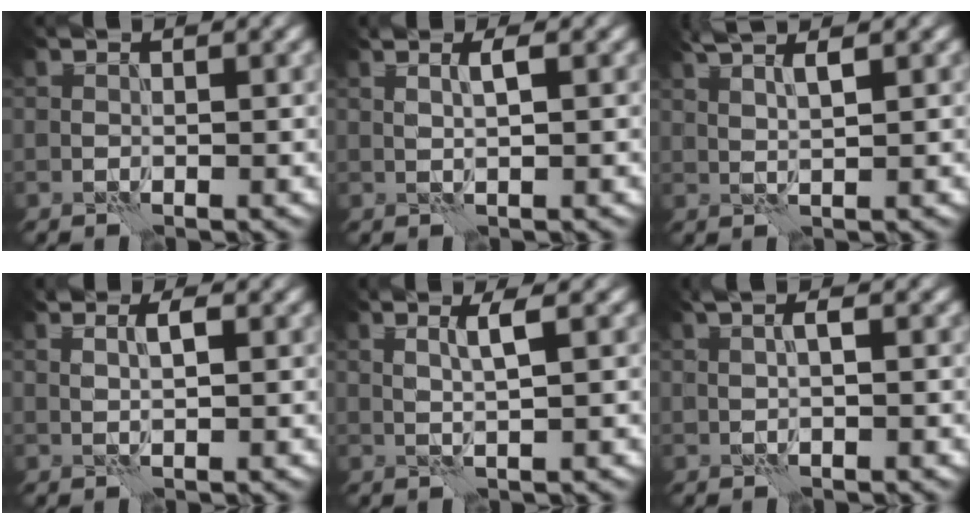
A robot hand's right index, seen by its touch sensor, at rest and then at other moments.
{"total": 1.3, "force": [0.5, 0.1, 1.1], "torque": [-0.025, 0.002, 0.007]}
{"total": 3.1, "force": [1.9, 0.6, 2.4], "torque": [-0.039, 0.002, 0.028]}
{"total": 1.5, "force": [0.7, 0.4, 1.2], "torque": [-0.021, -0.005, 0.015]}
{"total": 1.9, "force": [0.7, 0.1, 1.8], "torque": [-0.038, 0.002, 0.011]}
{"total": 2.1, "force": [0.8, 0.6, 1.9], "torque": [-0.019, 0.006, 0.006]}